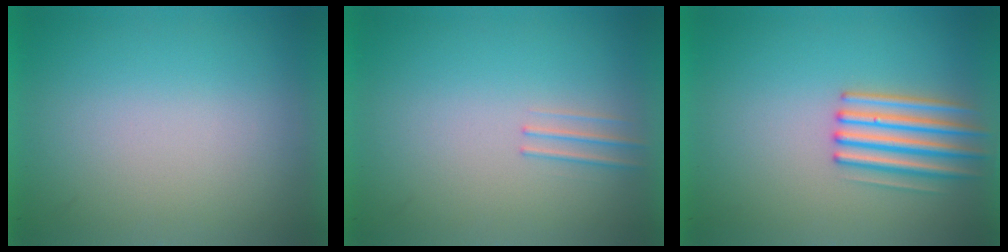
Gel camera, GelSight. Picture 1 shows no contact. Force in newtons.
{"total": 1.1}
{"total": 3.3}